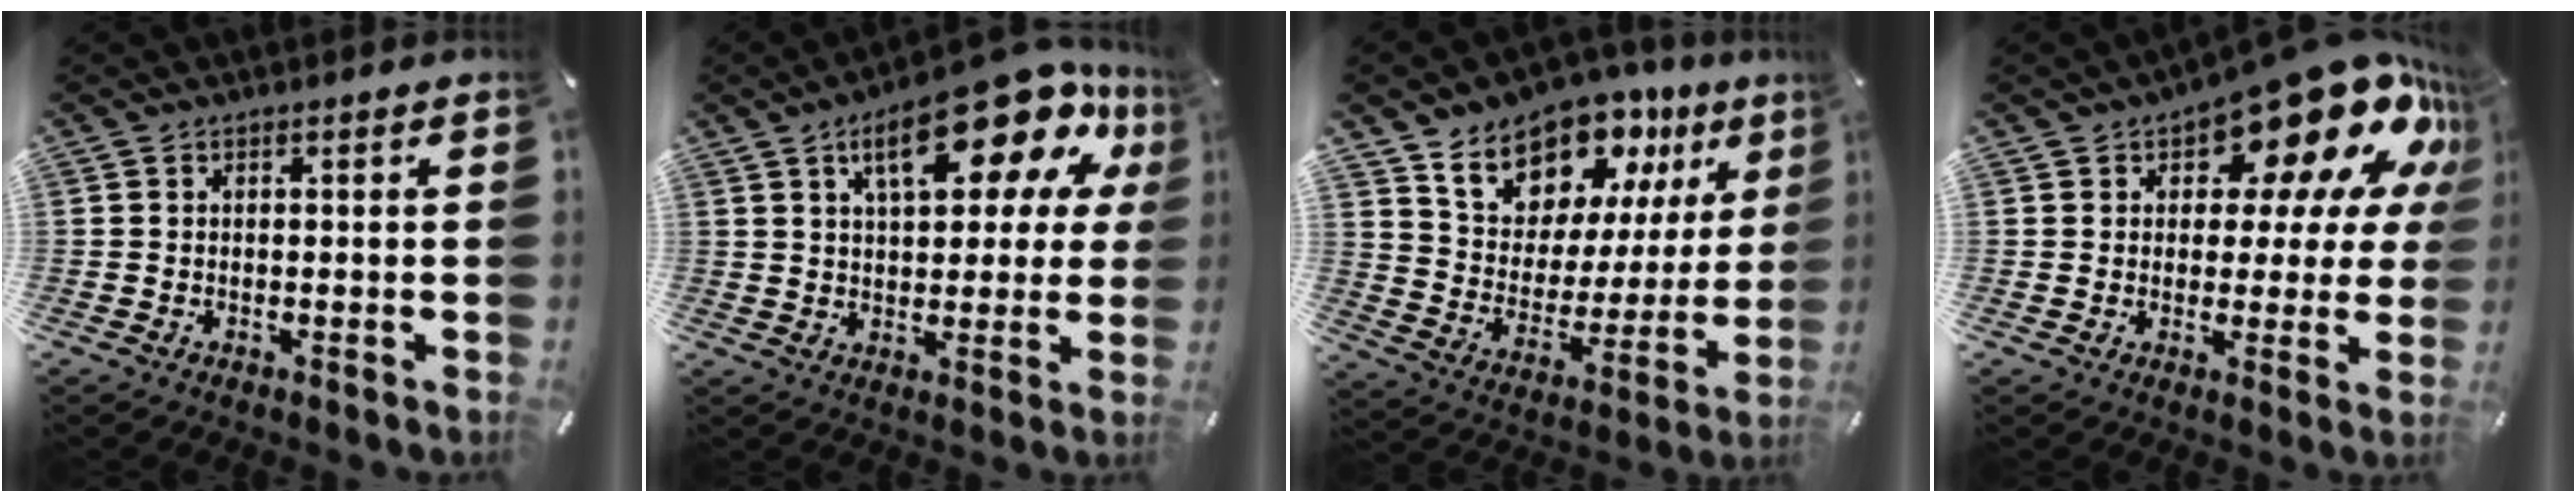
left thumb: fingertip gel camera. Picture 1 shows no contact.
{"total": 21.2, "force": [11.0, 8.7, 15.9], "torque": [-0.225, -0.058, 0.174]}
{"total": 14.0, "force": [11.4, 7.9, 2.0], "torque": [-0.049, -0.111, 0.209]}
{"total": 20.0, "force": [11.9, 9.8, 12.8], "torque": [-0.175, -0.082, 0.198]}